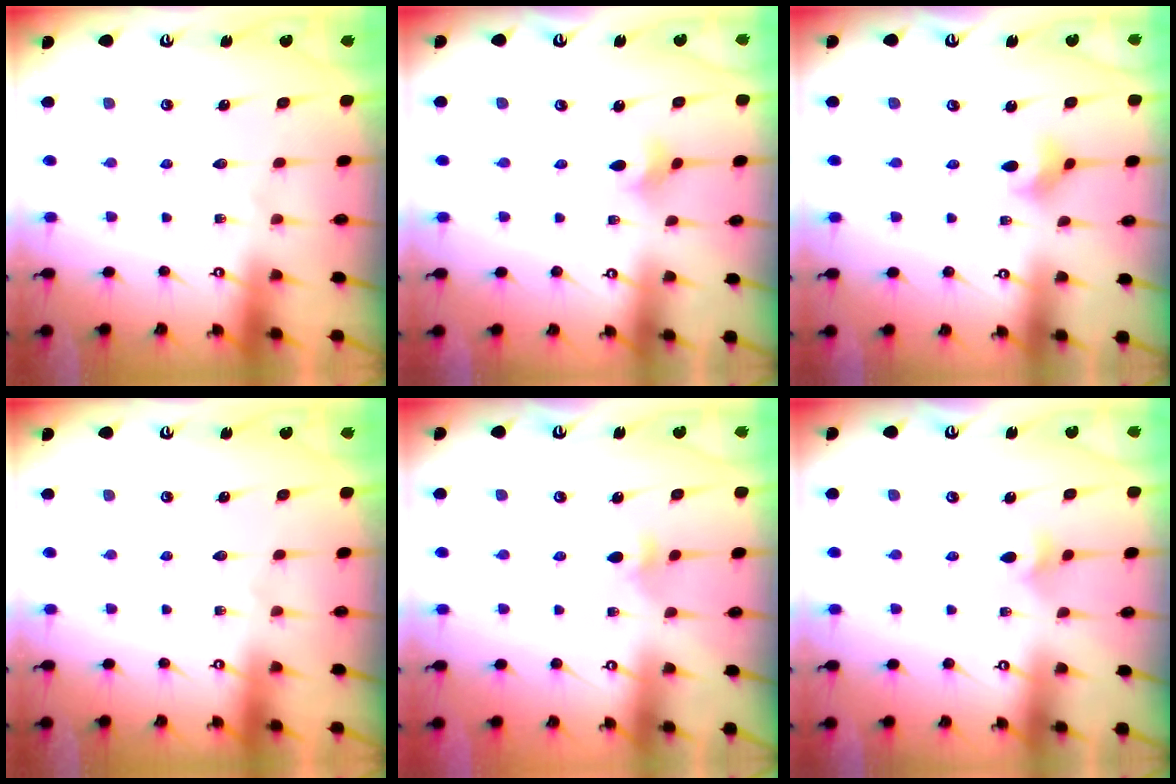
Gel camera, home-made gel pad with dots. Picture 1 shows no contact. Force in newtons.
{"total": 1.9, "press": 1.9, "slide": 0.4}
{"total": 2.8, "press": 2.8, "slide": 0.1}
{"total": 0.0}
{"total": 4.0, "press": 3.9, "slide": 1.0}
{"total": 3.3, "press": 3.2, "slide": 0.9}